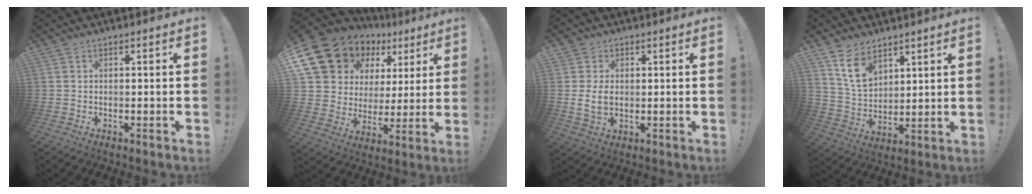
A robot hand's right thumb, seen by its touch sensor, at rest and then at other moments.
{"total": 15.8, "force": [10.9, 9.8, 5.9], "torque": [-0.099, -0.078, 0.218]}
{"total": 6.2, "force": [0.5, 4.6, 4.1], "torque": [-0.062, -0.005, 0.007]}
{"total": 10.9, "force": [7.1, 6.5, 5.1], "torque": [-0.083, -0.035, 0.140]}